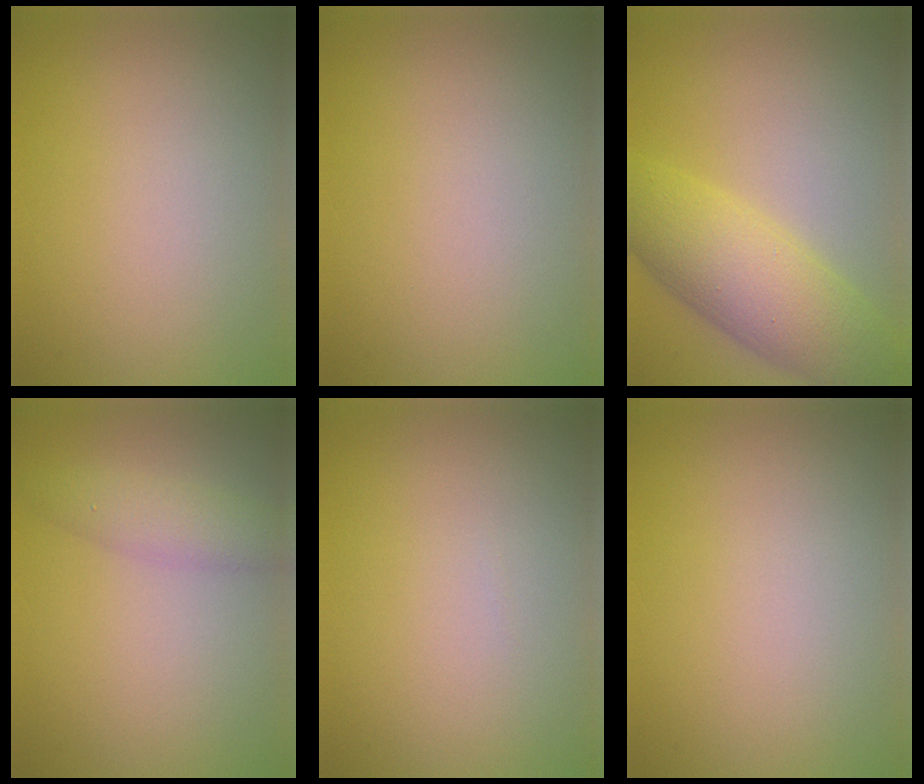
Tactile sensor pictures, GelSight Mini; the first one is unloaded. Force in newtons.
{"total": 0.0}
{"total": 7.6, "press": 7.6, "slide": 0.2}
{"total": 2.5, "press": 2.5, "slide": 0.0}
{"total": 0.0}
{"total": 0.0}